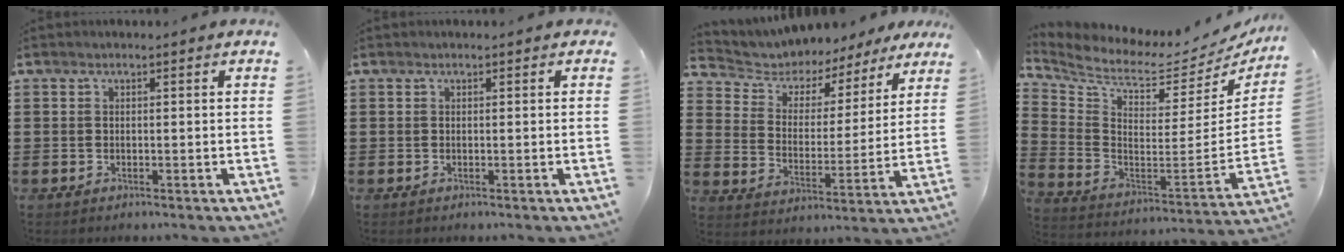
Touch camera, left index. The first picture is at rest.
{"total": 0.0}
{"total": 4.7, "force": [4.2, 2.0, 0.6], "torque": [-0.042, -0.031, 0.067]}
{"total": 5.4, "force": [4.5, 1.7, 2.3], "torque": [-0.075, -0.055, 0.073]}